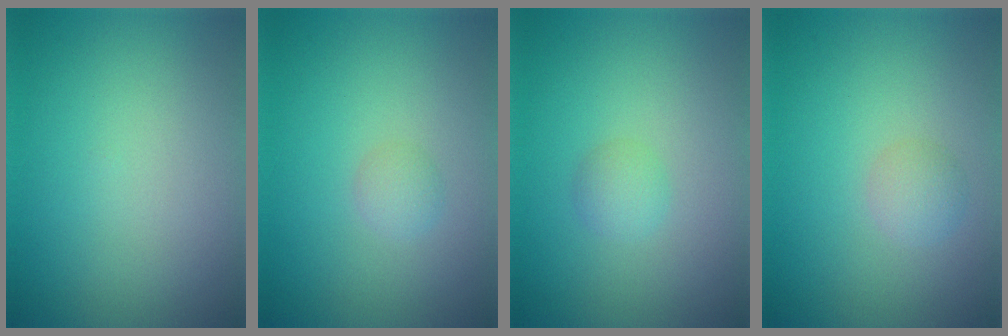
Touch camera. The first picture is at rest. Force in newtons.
{"total": 1.0, "press": 1.0, "slide": 0.0}
{"total": 1.3, "press": 1.3, "slide": 0.1}
{"total": 1.4, "press": 1.4, "slide": 0.0}